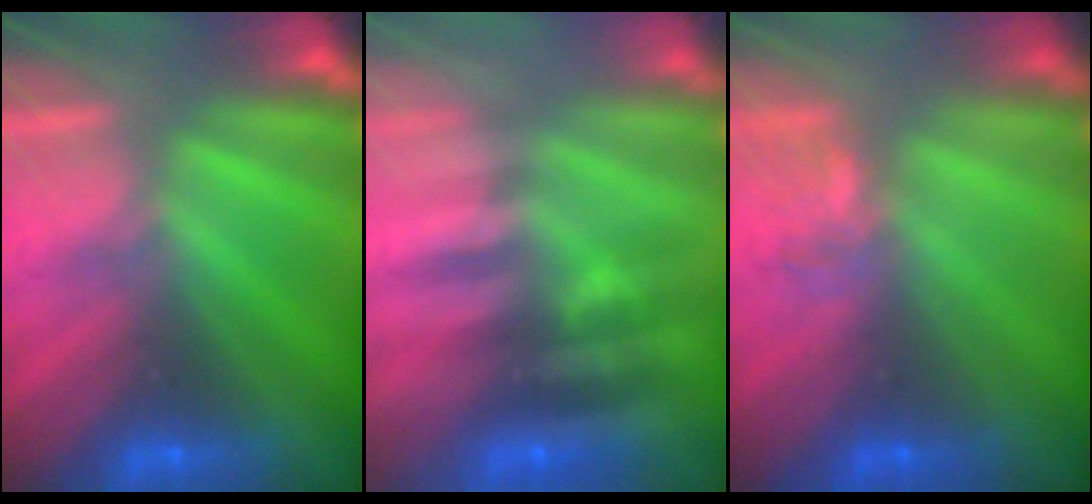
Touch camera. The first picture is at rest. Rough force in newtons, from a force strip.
{"total": 2.5}
{"total": 4.0}